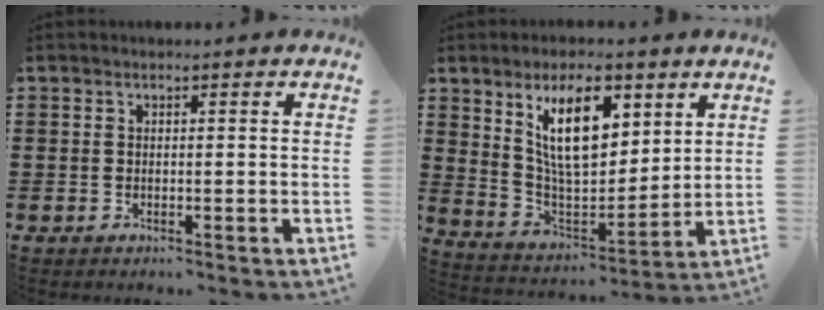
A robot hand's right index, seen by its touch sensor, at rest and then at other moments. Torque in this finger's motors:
{"motor_torque": [1.20, 0.94, 0.44, 0.16]}